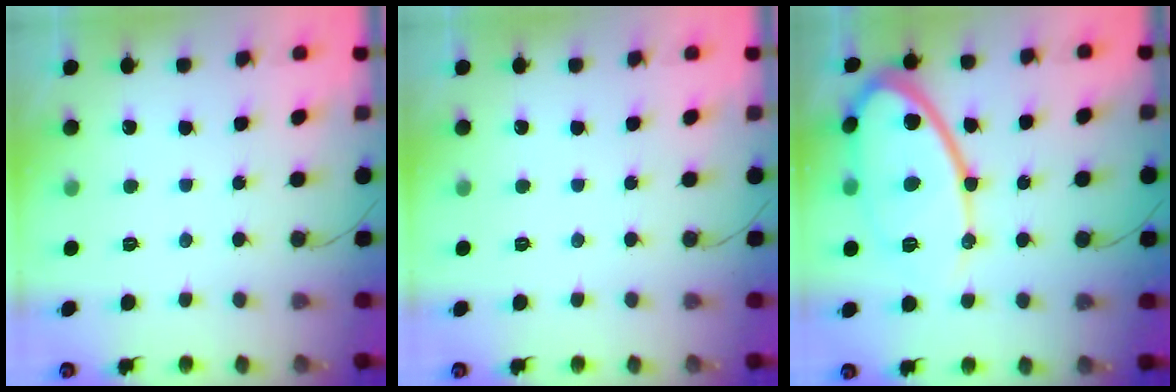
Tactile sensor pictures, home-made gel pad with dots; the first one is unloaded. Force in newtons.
{"total": 0.0}
{"total": 17.5, "press": 17.4, "slide": 1.2}